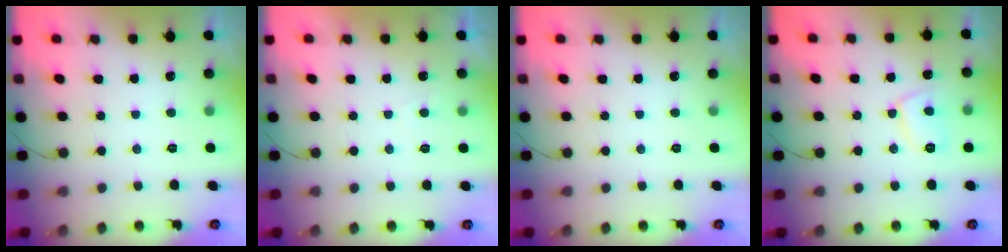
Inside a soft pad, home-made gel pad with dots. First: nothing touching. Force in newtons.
{"total": 1.1, "press": 1.0, "slide": 0.5}
{"total": 0.0}
{"total": 7.3, "press": 7.3, "slide": 0.7}